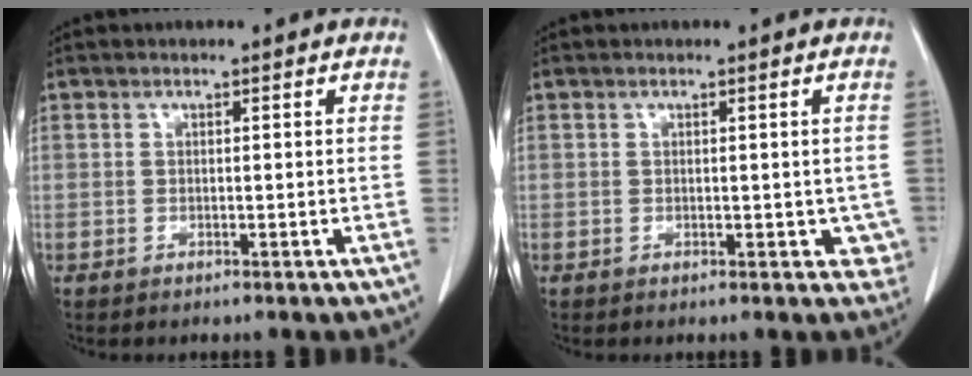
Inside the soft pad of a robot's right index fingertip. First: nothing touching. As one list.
[{"total": 3.1, "force": [0.0, 2.3, 2.1], "torque": [0.002, 0.000, 0.002]}]